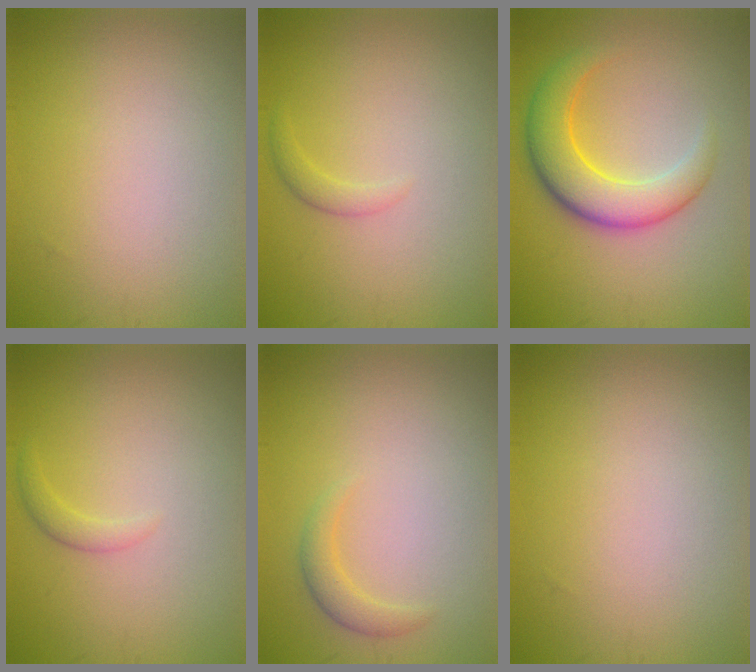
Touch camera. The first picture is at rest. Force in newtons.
{"total": 1.1, "press": 1.1, "slide": 0.1}
{"total": 5.7, "press": 5.7, "slide": 0.2}
{"total": 1.1, "press": 1.1, "slide": 0.1}
{"total": 1.5, "press": 1.5, "slide": 0.1}
{"total": 0.0}